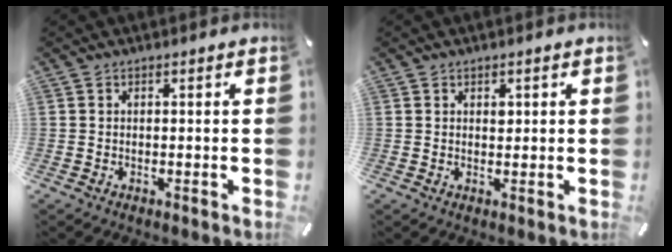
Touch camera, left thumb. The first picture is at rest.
{"total": 1.1, "force": [0.5, 0.8, 0.5], "torque": [0.005, -0.006, 0.006]}